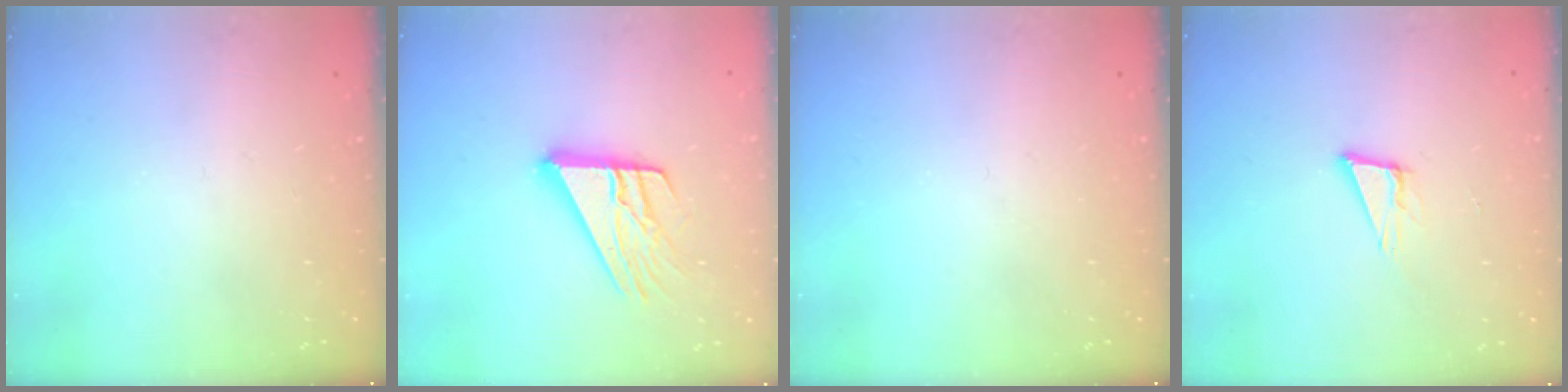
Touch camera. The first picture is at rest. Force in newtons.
{"total": 15.4, "press": 15.3, "slide": 1.4}
{"total": 0.0}
{"total": 7.7, "press": 7.0, "slide": 3.2}